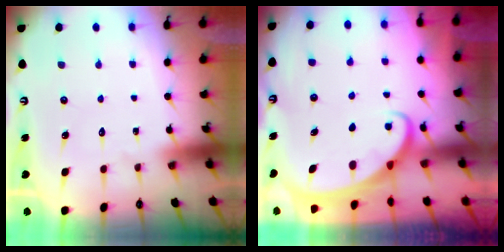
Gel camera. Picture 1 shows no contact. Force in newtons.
{"total": 2.1, "press": 2.1, "slide": 0.2}